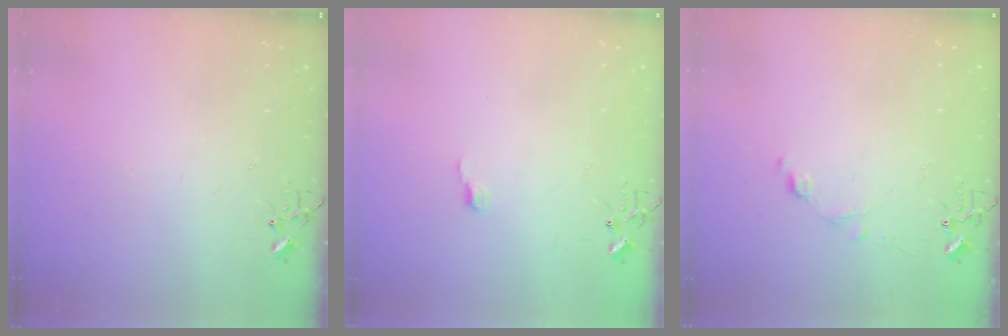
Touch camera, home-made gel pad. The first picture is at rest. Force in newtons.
{"total": 4.4, "press": 4.4, "slide": 0.4}
{"total": 7.3, "press": 7.3, "slide": 0.8}